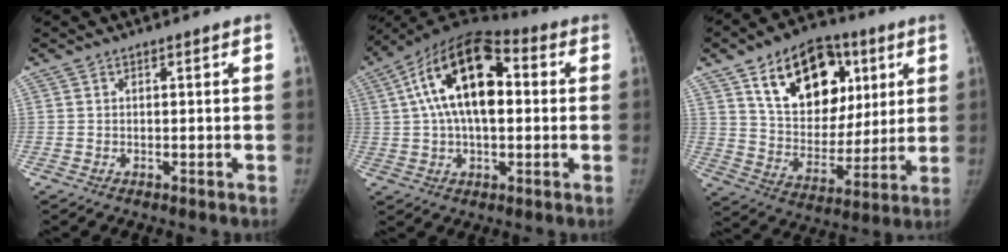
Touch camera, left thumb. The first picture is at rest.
{"total": 18.9, "force": [3.1, 10.2, 15.6], "torque": [-0.263, 0.026, 0.038]}
{"total": 22.0, "force": [9.3, 14.4, 13.8], "torque": [-0.172, -0.022, 0.152]}